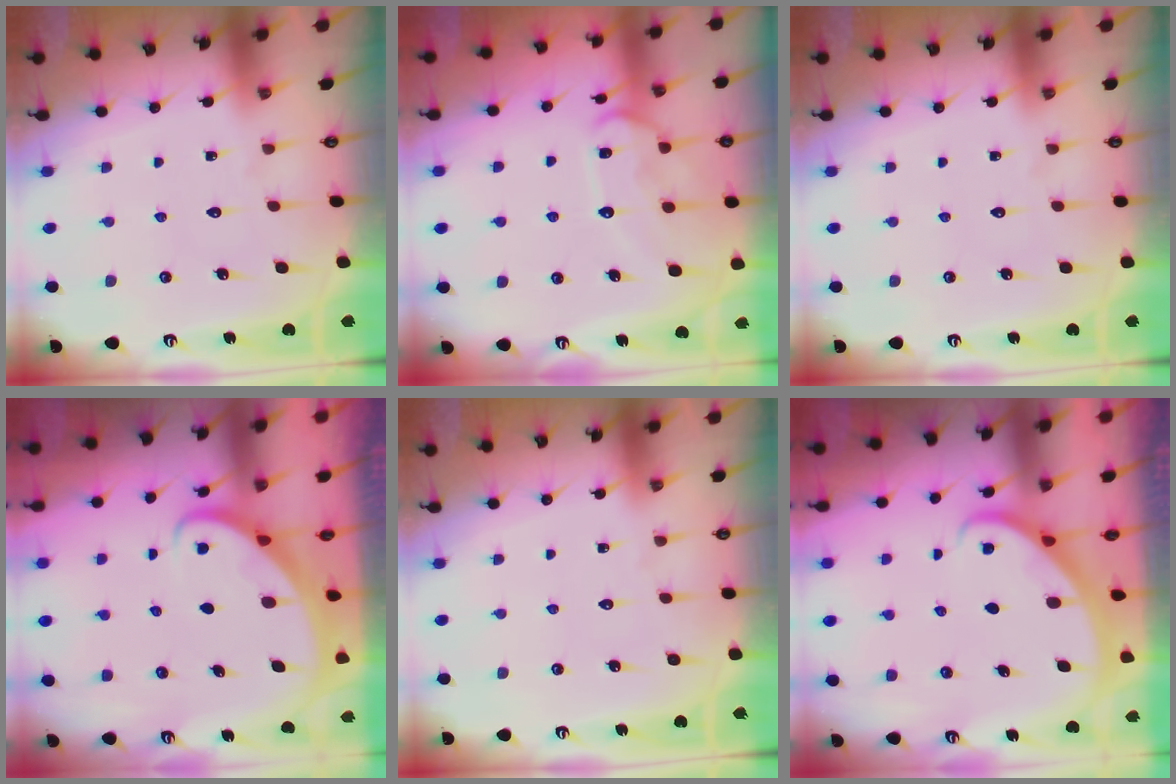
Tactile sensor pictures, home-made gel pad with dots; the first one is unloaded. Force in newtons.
{"total": 13.9, "press": 13.9, "slide": 1.1}
{"total": 0.0}
{"total": 2.6, "press": 2.6, "slide": 0.3}
{"total": 0.0}
{"total": 2.2, "press": 2.2, "slide": 0.1}